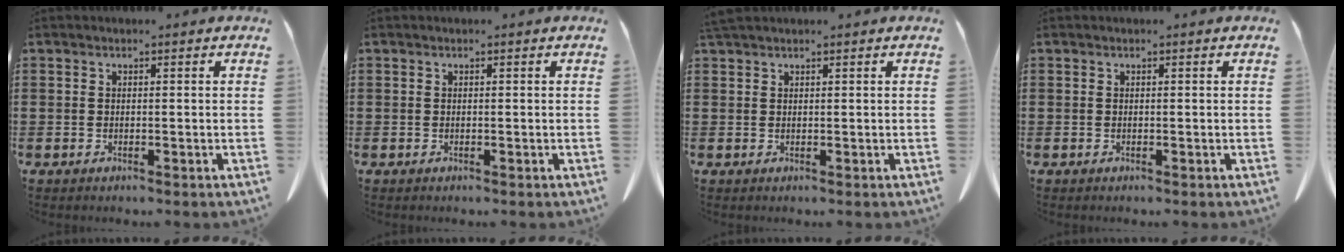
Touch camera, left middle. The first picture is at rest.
{"total": 0.0}
{"total": 1.3, "force": [1.1, 0.2, 0.5], "torque": [-0.014, 0.000, 0.023]}
{"total": 0.0}